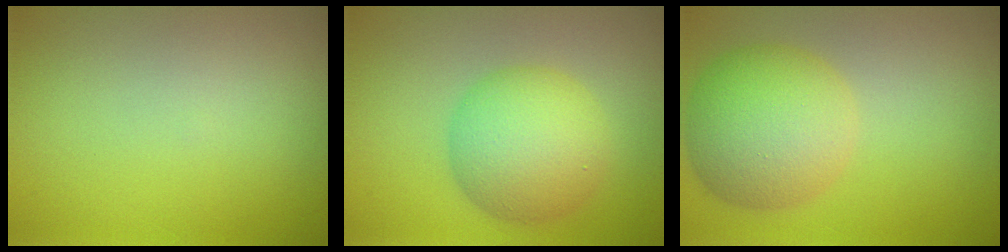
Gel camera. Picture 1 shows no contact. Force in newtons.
{"total": 6.1, "press": 6.1, "slide": 0.2}
{"total": 7.2, "press": 7.2, "slide": 0.2}